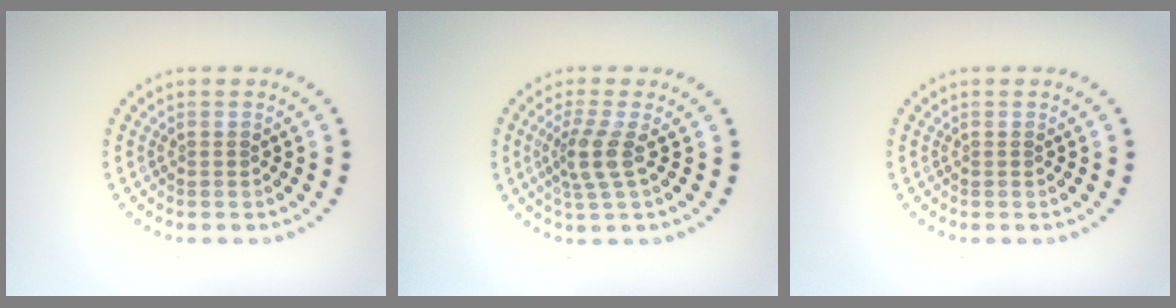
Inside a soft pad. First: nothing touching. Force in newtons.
{"total": 2.7, "press": 2.0, "slide": 1.8}
{"total": 0.0}